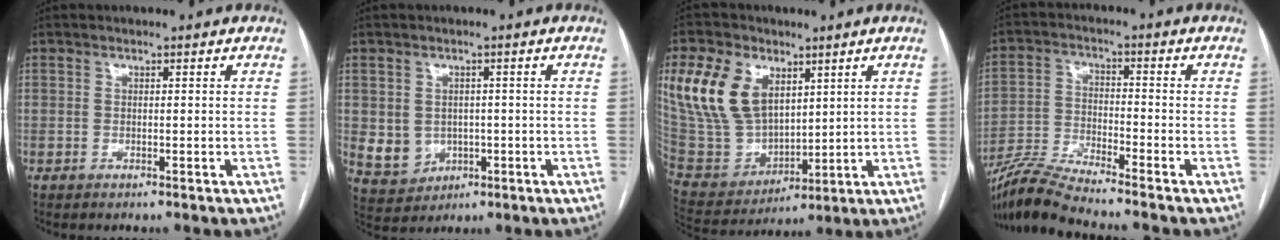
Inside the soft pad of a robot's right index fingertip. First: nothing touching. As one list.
[{"total": 5.5, "force": [-0.5, 5.1, 1.9], "torque": [-0.036, 0.014, 0.008]}, {"total": 16.2, "force": [6.6, 10.6, 10.4], "torque": [-0.242, 0.017, 0.145]}, {"total": 8.4, "force": [-7.7, -1.2, 3.0], "torque": [-0.068, -0.019, -0.151]}]